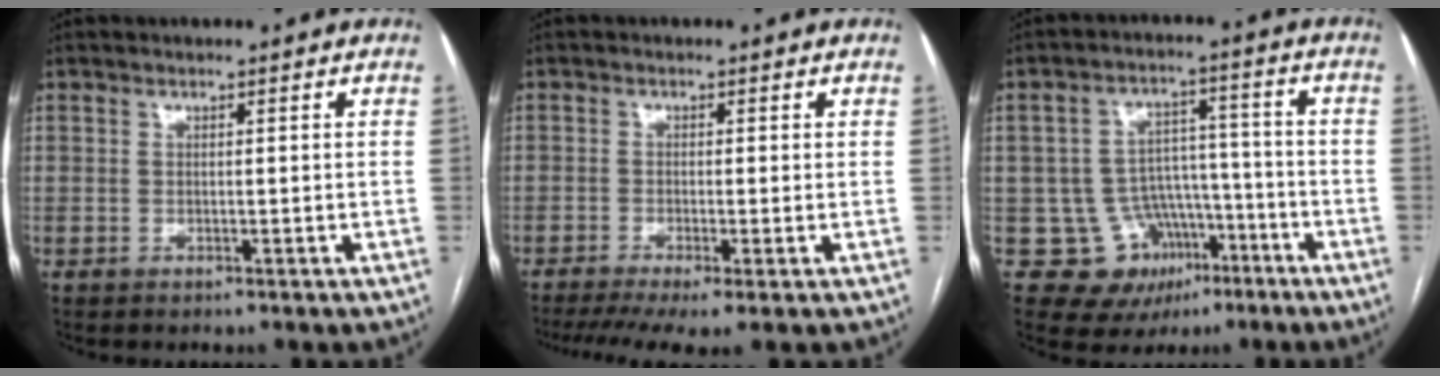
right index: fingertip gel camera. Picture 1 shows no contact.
{"total": 6.7, "force": [-4.2, 0.9, 5.1], "torque": [-0.086, -0.009, -0.070]}
{"total": 9.9, "force": [-4.0, 8.8, 2.4], "torque": [-0.028, 0.038, -0.046]}